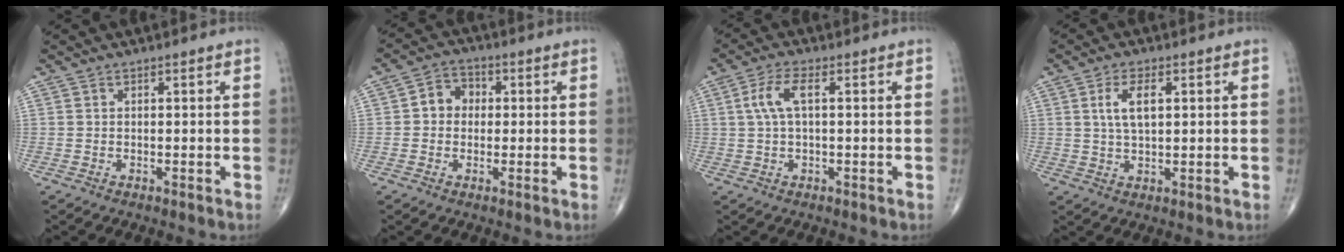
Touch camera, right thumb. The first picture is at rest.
{"total": 5.3, "force": [0.2, 4.5, 2.7], "torque": [-0.024, 0.017, -0.007]}
{"total": 5.1, "force": [1.0, 1.9, 4.7], "torque": [-0.114, 0.015, 0.018]}
{"total": 5.6, "force": [1.5, 2.5, 4.8], "torque": [-0.094, -0.001, 0.029]}